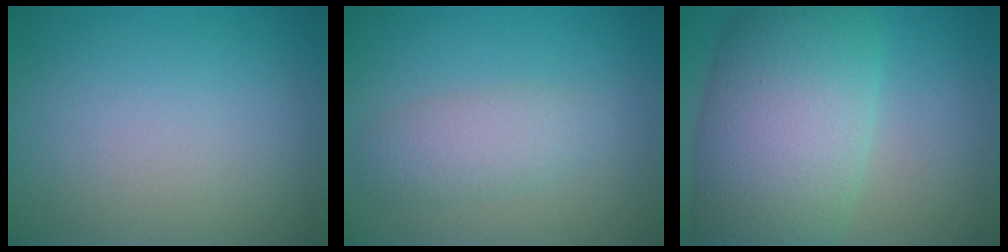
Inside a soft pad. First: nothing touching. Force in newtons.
{"total": 2.6, "press": 2.6, "slide": 0.1}
{"total": 11.7, "press": 11.7, "slide": 0.7}